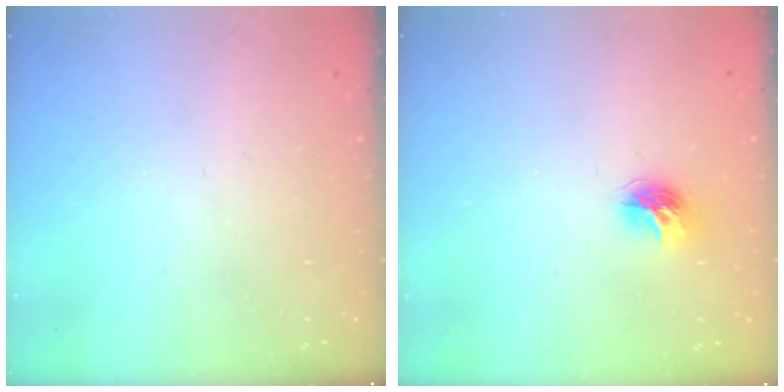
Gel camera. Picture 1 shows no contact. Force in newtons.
{"total": 8.6, "press": 8.6, "slide": 0.0}